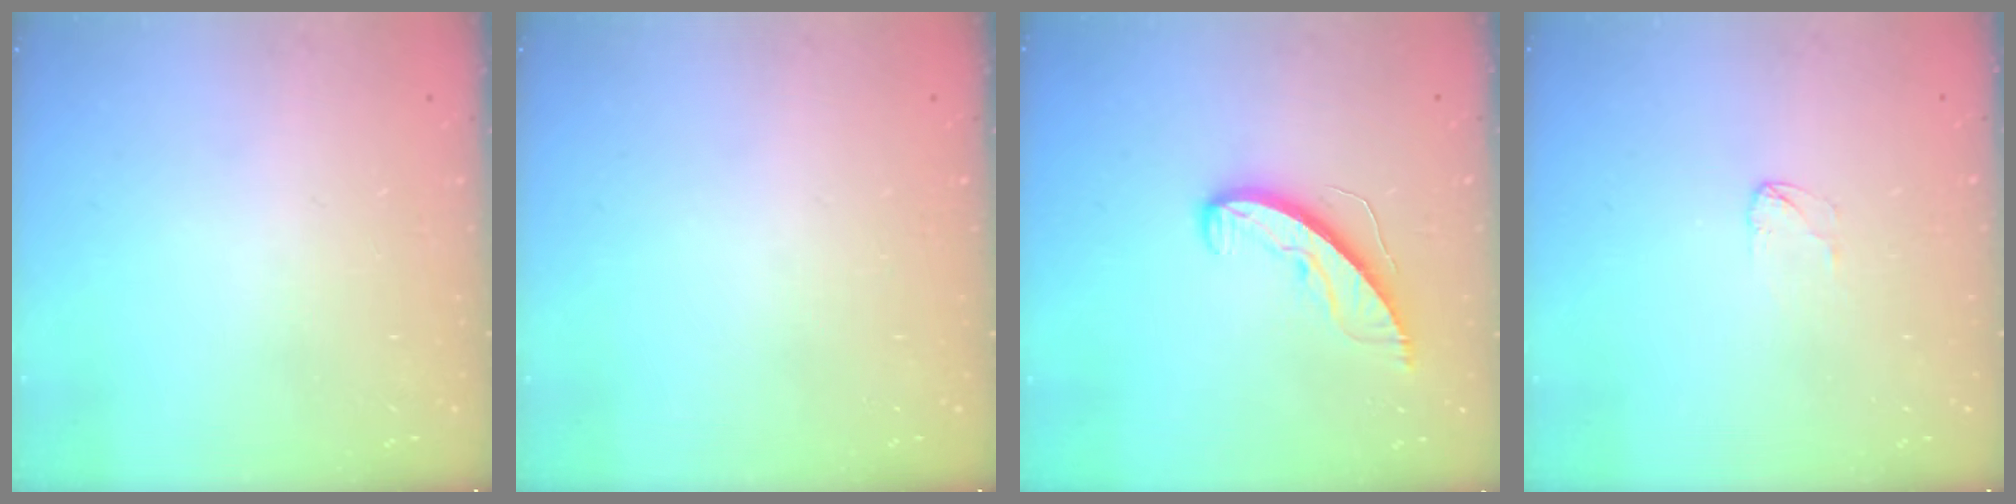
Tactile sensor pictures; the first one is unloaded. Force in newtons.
{"total": 0.0}
{"total": 8.8, "press": 8.7, "slide": 1.1}
{"total": 2.5, "press": 2.5, "slide": 0.2}